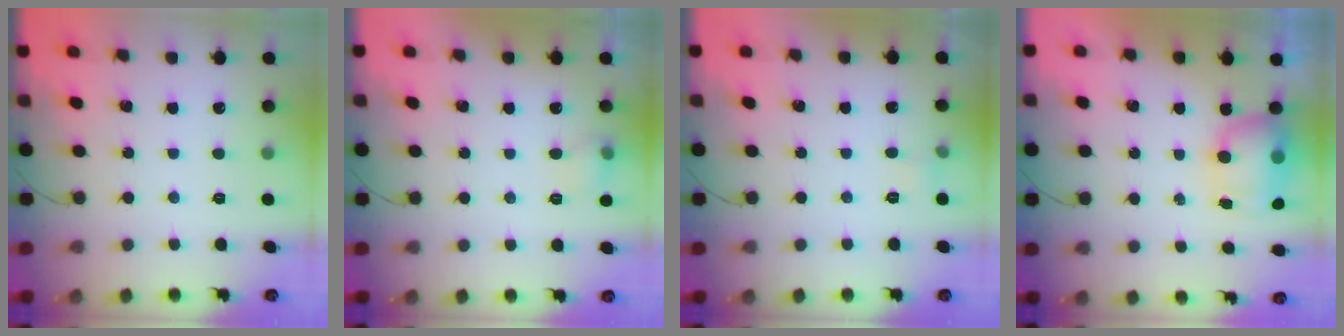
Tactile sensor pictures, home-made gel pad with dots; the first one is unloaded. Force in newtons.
{"total": 6.2, "press": 6.0, "slide": 1.6}
{"total": 3.3, "press": 3.0, "slide": 1.2}
{"total": 8.9, "press": 8.6, "slide": 2.4}